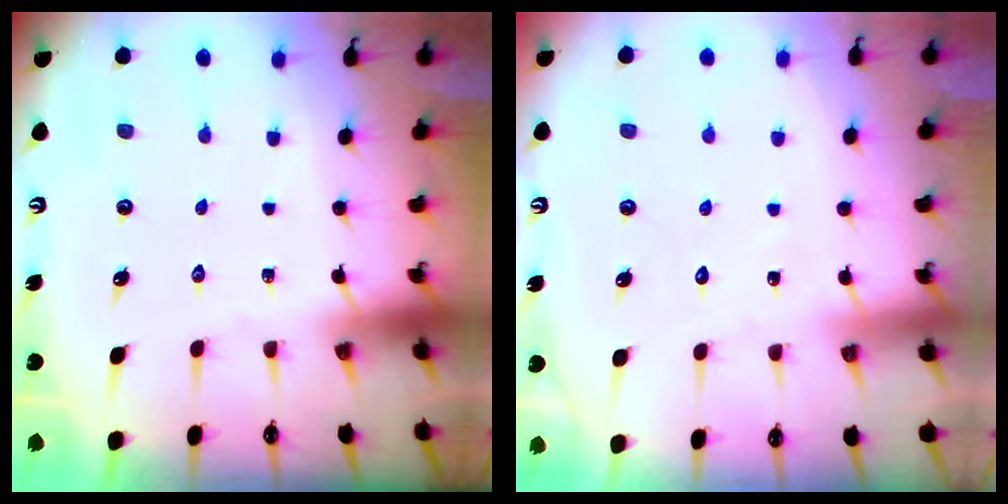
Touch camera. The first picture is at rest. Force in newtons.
{"total": 4.5, "press": 4.5, "slide": 0.4}